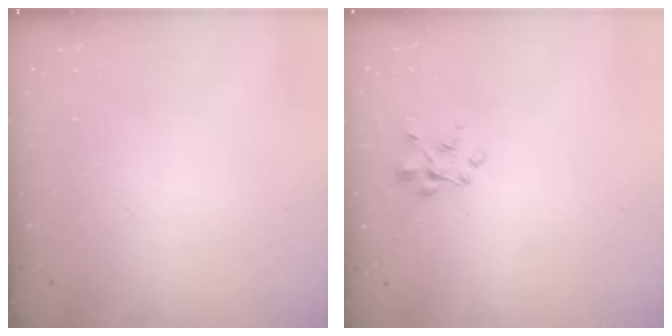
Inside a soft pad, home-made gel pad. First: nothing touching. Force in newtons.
{"total": 2.4, "press": 2.3, "slide": 0.8}